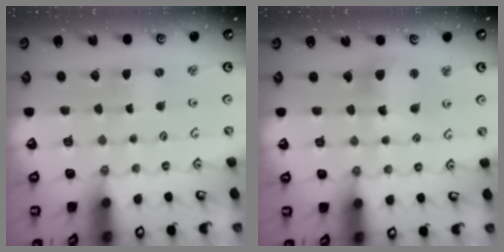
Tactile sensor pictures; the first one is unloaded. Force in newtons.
{"total": 10.7, "press": 10.6, "slide": 1.3}